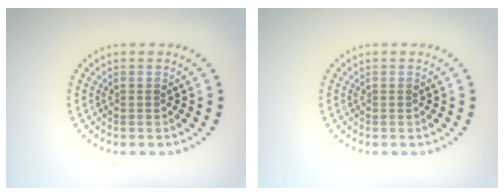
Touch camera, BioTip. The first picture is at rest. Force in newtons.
{"total": 0.0}